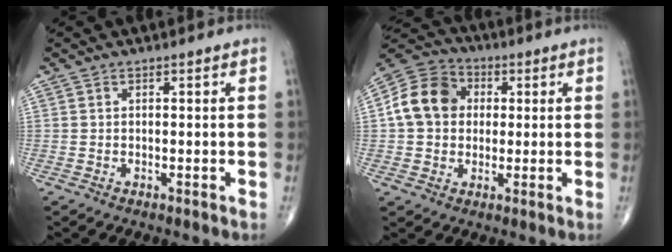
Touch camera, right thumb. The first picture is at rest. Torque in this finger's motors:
{"motor_torque": [0.91, 2.00, 0.49, -0.37, 0.09]}